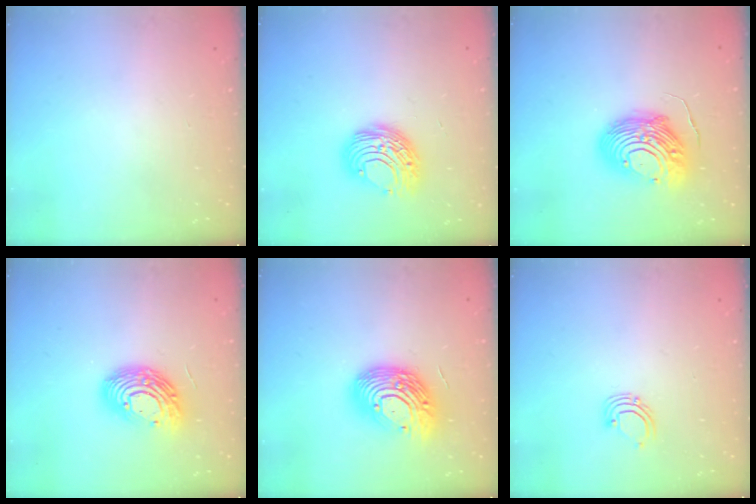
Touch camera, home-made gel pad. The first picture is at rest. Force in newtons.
{"total": 9.5, "press": 9.5, "slide": 0.5}
{"total": 14.9, "press": 14.9, "slide": 1.5}
{"total": 13.7, "press": 13.7, "slide": 0.5}
{"total": 17.8, "press": 17.7, "slide": 1.4}
{"total": 3.4, "press": 3.4, "slide": 0.3}